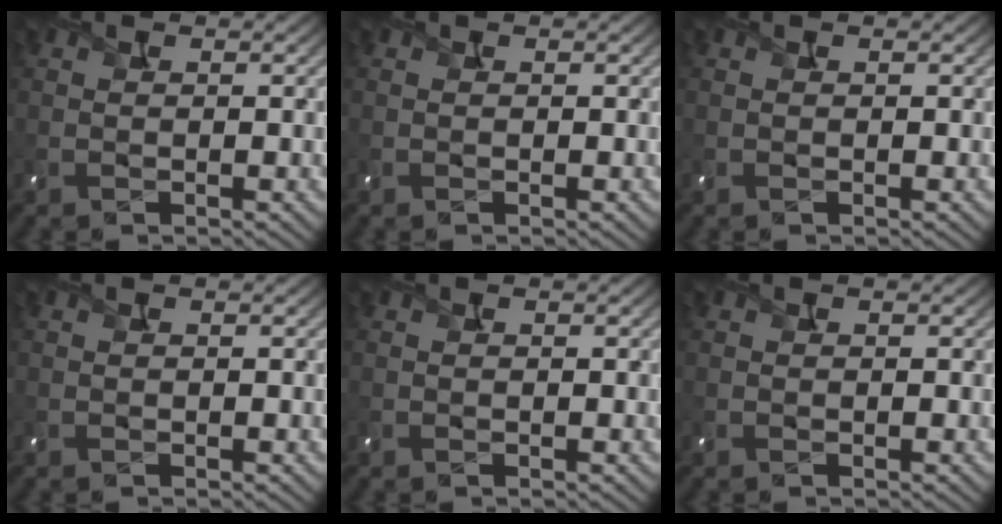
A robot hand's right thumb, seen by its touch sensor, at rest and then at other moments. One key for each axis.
{"total": 0.0}
{"total": 0.0}
{"total": 0.0}
{"total": 0.0}
{"total": 0.0}